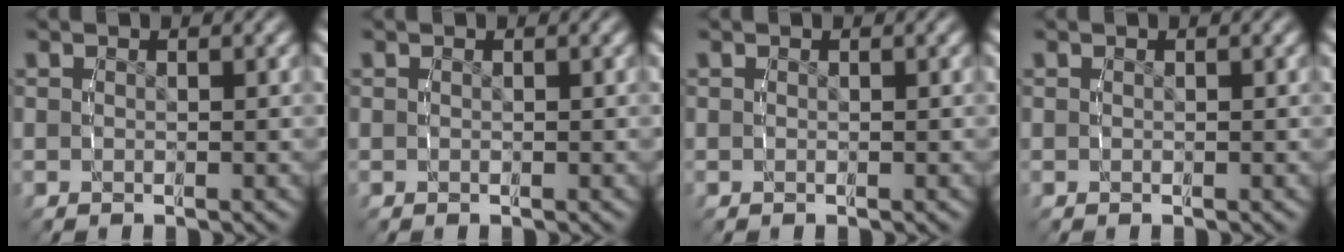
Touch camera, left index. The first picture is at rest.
{"total": 0.0}
{"total": 0.0}
{"total": 0.0}